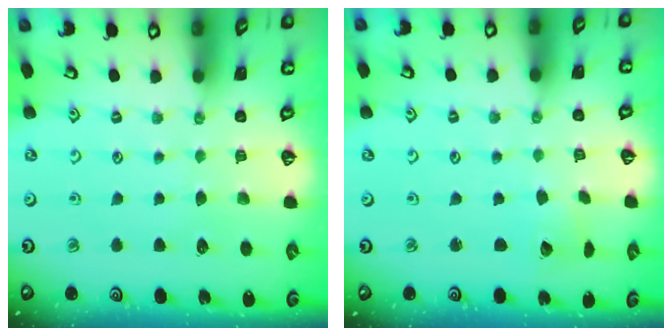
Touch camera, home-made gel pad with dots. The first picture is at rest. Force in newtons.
{"total": 2.6, "press": 2.6, "slide": 0.3}